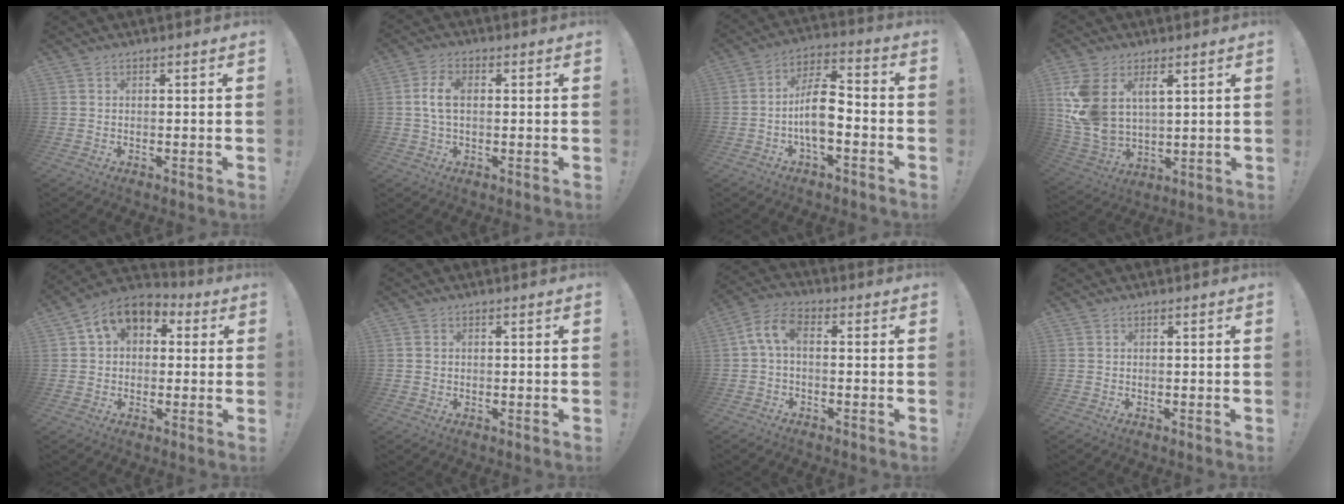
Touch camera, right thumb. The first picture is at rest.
{"total": 6.3, "force": [0.8, 3.6, 5.1], "torque": [-0.099, 0.004, 0.013]}
{"total": 12.1, "force": [-3.3, 5.7, 10.1], "torque": [-0.183, 0.020, -0.062]}
{"total": 13.1, "force": [5.6, 8.5, 8.3], "torque": [-0.190, -0.030, 0.107]}
{"total": 9.9, "force": [4.3, 7.0, 5.5], "torque": [-0.089, -0.009, 0.085]}
{"total": 1.0, "force": [0.2, 1.0, 0.2], "torque": [-0.006, 0.005, 0.004]}
{"total": 7.0, "force": [0.6, 3.4, 6.0], "torque": [-0.133, 0.003, 0.011]}
{"total": 0.0}